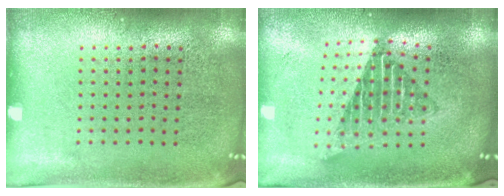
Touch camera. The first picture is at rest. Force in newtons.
{"total": 1.6, "press": 1.4, "slide": 0.9}